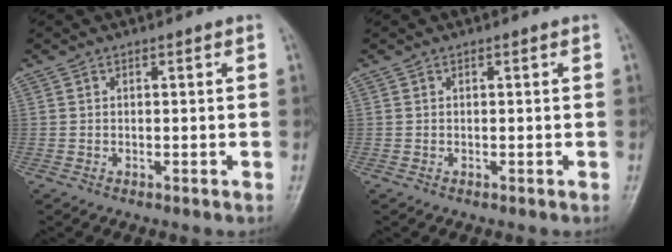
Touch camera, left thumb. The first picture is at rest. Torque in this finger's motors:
{"motor_torque": [0.00, 0.00, 0.00, 0.00, 0.00]}